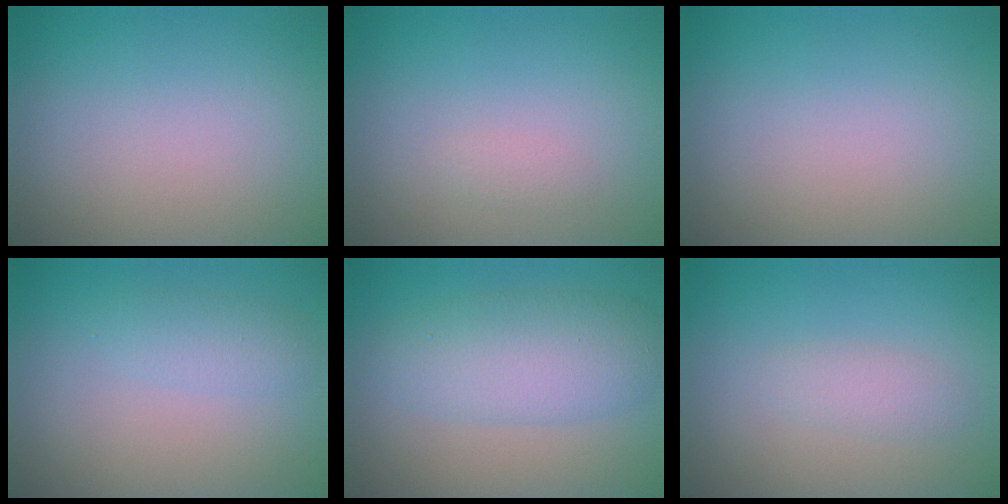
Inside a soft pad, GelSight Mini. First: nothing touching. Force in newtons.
{"total": 0.7, "press": 0.7, "slide": 0.1}
{"total": 0.0}
{"total": 1.8, "press": 1.8, "slide": 0.1}
{"total": 5.5, "press": 5.5, "slide": 0.3}
{"total": 1.5, "press": 1.5, "slide": 0.0}